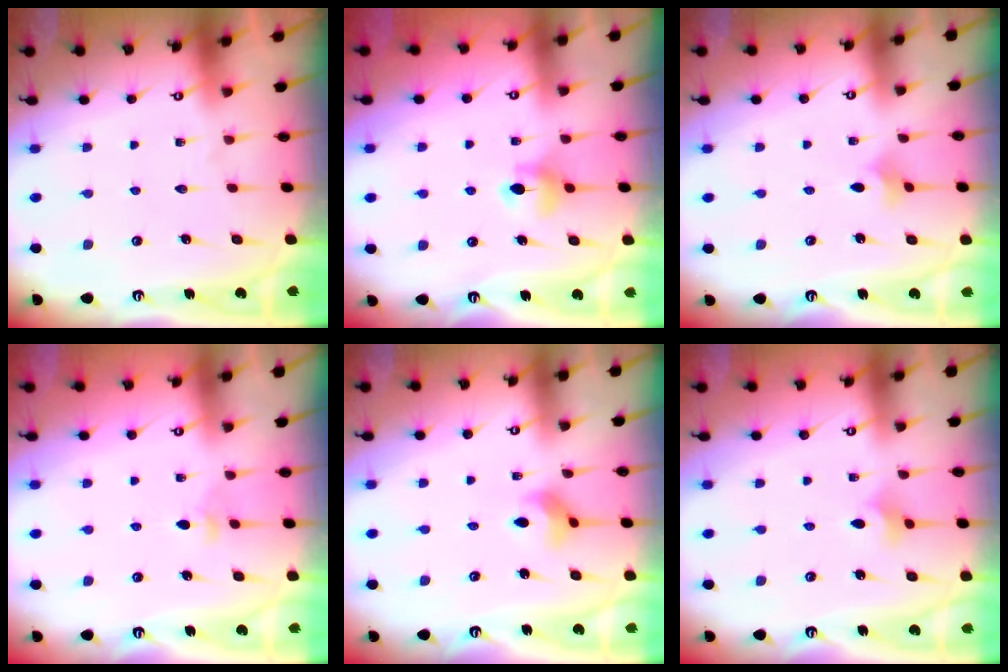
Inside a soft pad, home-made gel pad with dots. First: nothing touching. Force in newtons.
{"total": 6.2, "press": 6.1, "slide": 0.8}
{"total": 2.5, "press": 2.5, "slide": 0.5}
{"total": 3.7, "press": 3.7, "slide": 0.8}
{"total": 4.5, "press": 4.4, "slide": 0.6}
{"total": 3.4, "press": 3.3, "slide": 0.7}